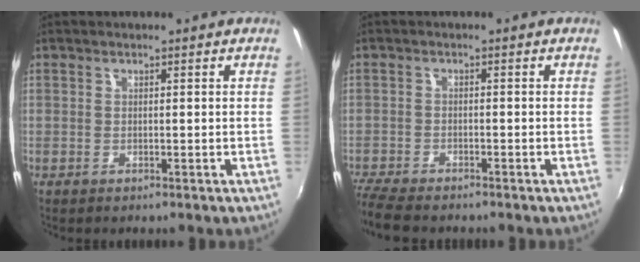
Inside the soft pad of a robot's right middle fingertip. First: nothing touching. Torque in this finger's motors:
{"motor_torque": [0.61, -0.61, 0.08, 0.06]}